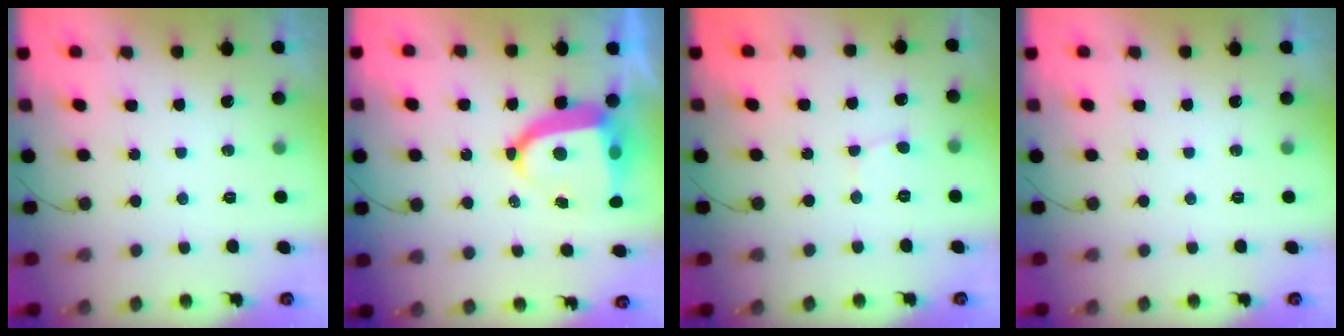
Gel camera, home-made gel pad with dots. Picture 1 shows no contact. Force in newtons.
{"total": 11.8, "press": 11.7, "slide": 1.5}
{"total": 2.8, "press": 2.8, "slide": 0.3}
{"total": 0.0}